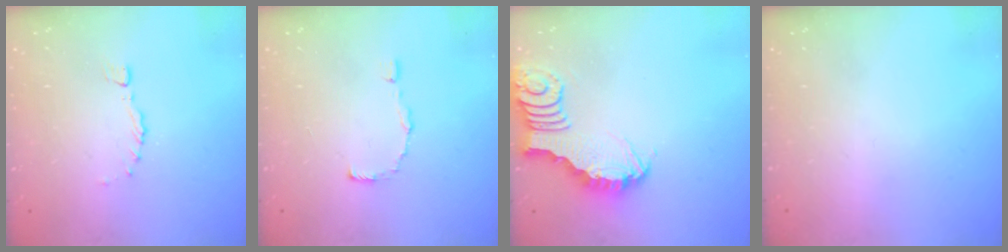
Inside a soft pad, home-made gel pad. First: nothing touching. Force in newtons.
{"total": 2.0, "press": 2.0, "slide": 0.1}
{"total": 3.9, "press": 3.8, "slide": 0.4}
{"total": 0.0}